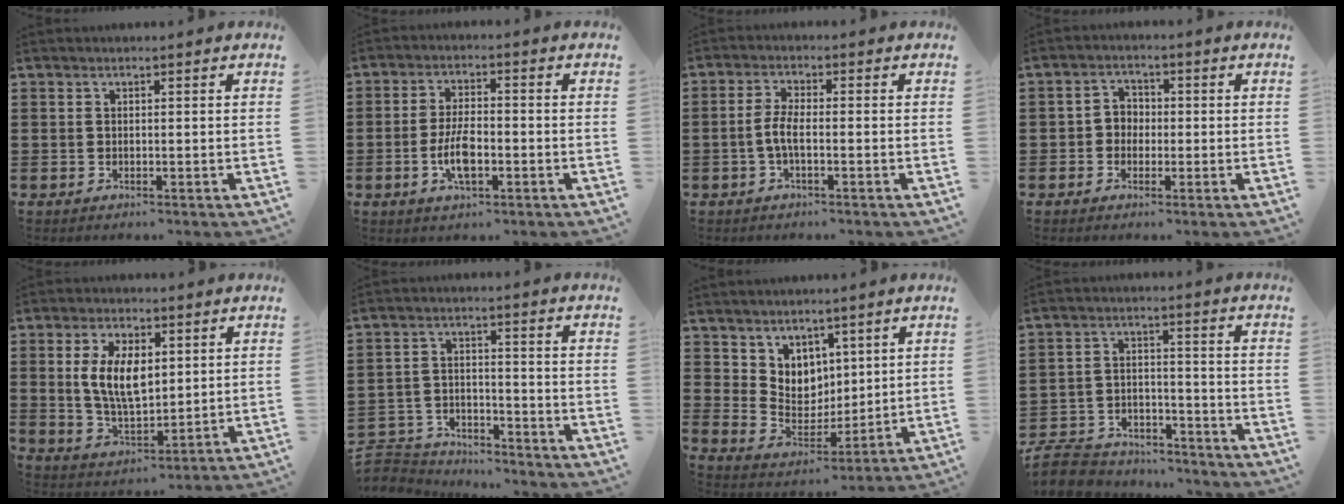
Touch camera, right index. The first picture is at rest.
{"total": 5.8, "force": [-1.6, 2.4, 5.1], "torque": [-0.114, -0.001, -0.035]}
{"total": 3.5, "force": [-1.1, 0.9, 3.2], "torque": [-0.078, -0.004, -0.027]}
{"total": 2.7, "force": [-0.9, 2.3, 1.0], "torque": [-0.028, 0.010, -0.021]}
{"total": 8.6, "force": [1.8, 4.6, 7.1], "torque": [-0.143, 0.009, 0.030]}
{"total": 5.0, "force": [-4.8, 1.3, 0.0], "torque": [-0.018, 0.008, -0.104]}
{"total": 6.5, "force": [4.3, 4.9, -0.1], "torque": [-0.036, -0.022, 0.085]}
{"total": 7.7, "force": [-7.3, 2.0, 1.3], "torque": [-0.039, 0.017, -0.146]}